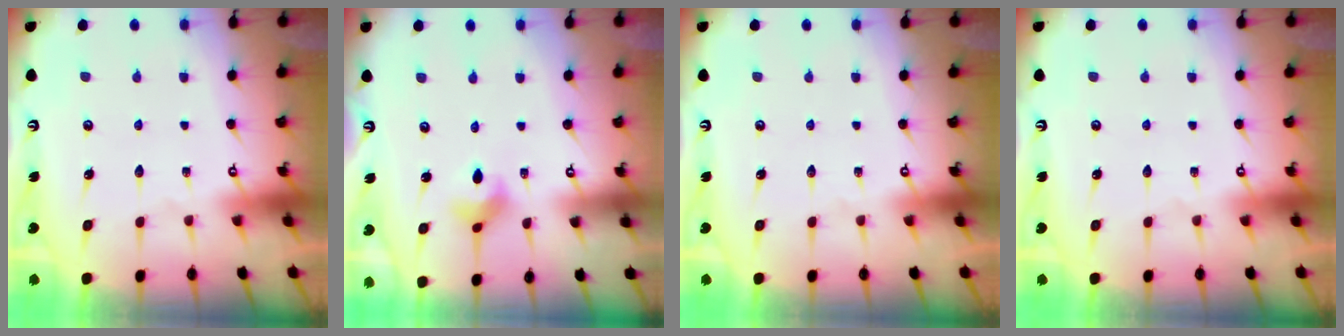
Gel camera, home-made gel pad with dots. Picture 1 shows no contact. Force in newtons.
{"total": 3.5, "press": 3.4, "slide": 0.7}
{"total": 0.0}
{"total": 0.0}